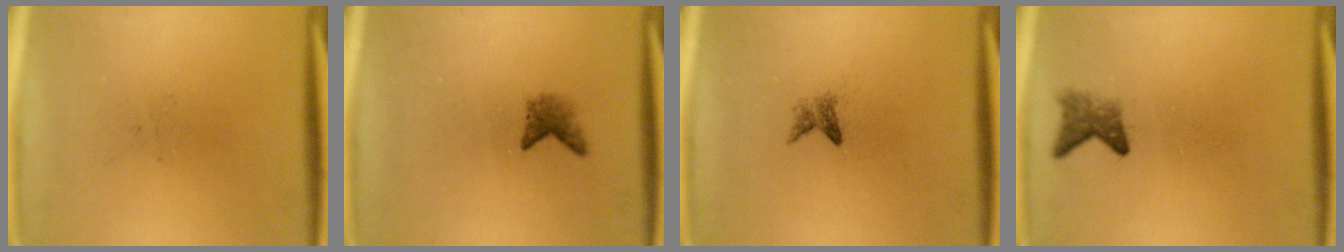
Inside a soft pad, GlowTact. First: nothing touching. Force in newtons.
{"total": 1.8}
{"total": 1.4}
{"total": 2.4}